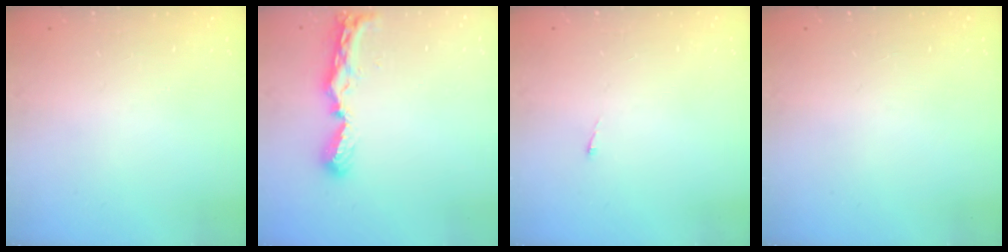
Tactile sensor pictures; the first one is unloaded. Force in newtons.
{"total": 8.8, "press": 8.8, "slide": 0.3}
{"total": 2.7, "press": 2.7, "slide": 0.4}
{"total": 0.0}